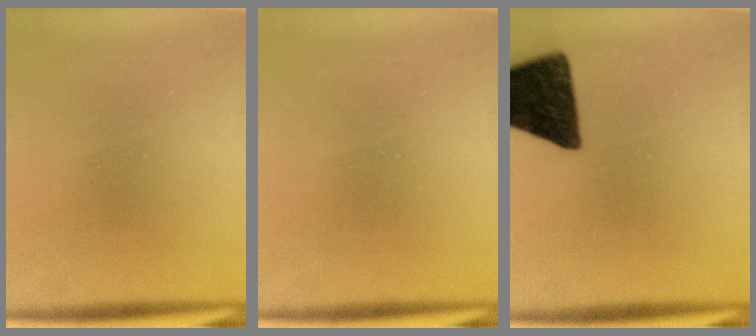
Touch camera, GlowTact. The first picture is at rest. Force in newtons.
{"total": 0.0}
{"total": 15.5}